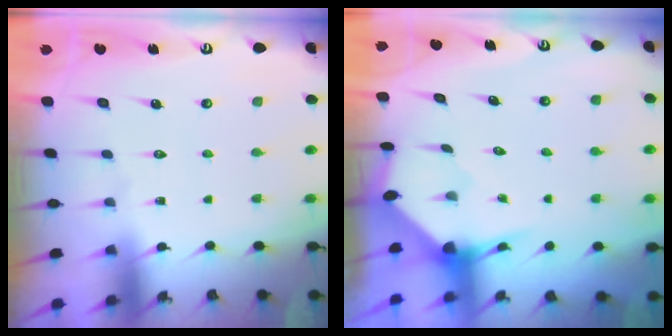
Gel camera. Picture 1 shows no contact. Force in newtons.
{"total": 3.2, "press": 3.2, "slide": 0.3}